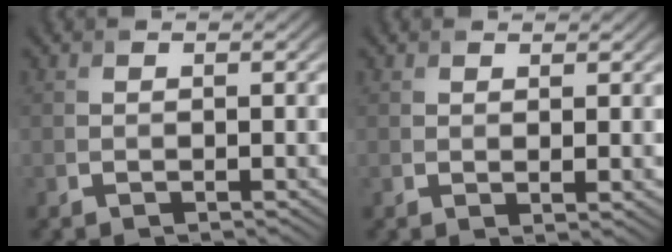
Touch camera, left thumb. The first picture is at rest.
{"total": 1.1, "force": [0.8, 0.2, 0.7], "torque": [-0.014, 0.000, 0.016]}